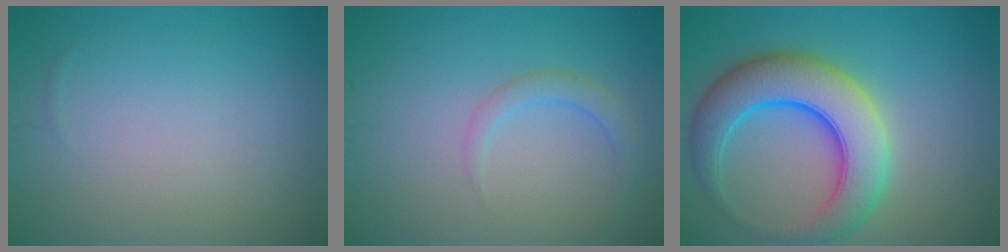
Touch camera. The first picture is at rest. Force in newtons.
{"total": 1.8, "press": 1.8, "slide": 0.0}
{"total": 8.4, "press": 8.4, "slide": 0.4}